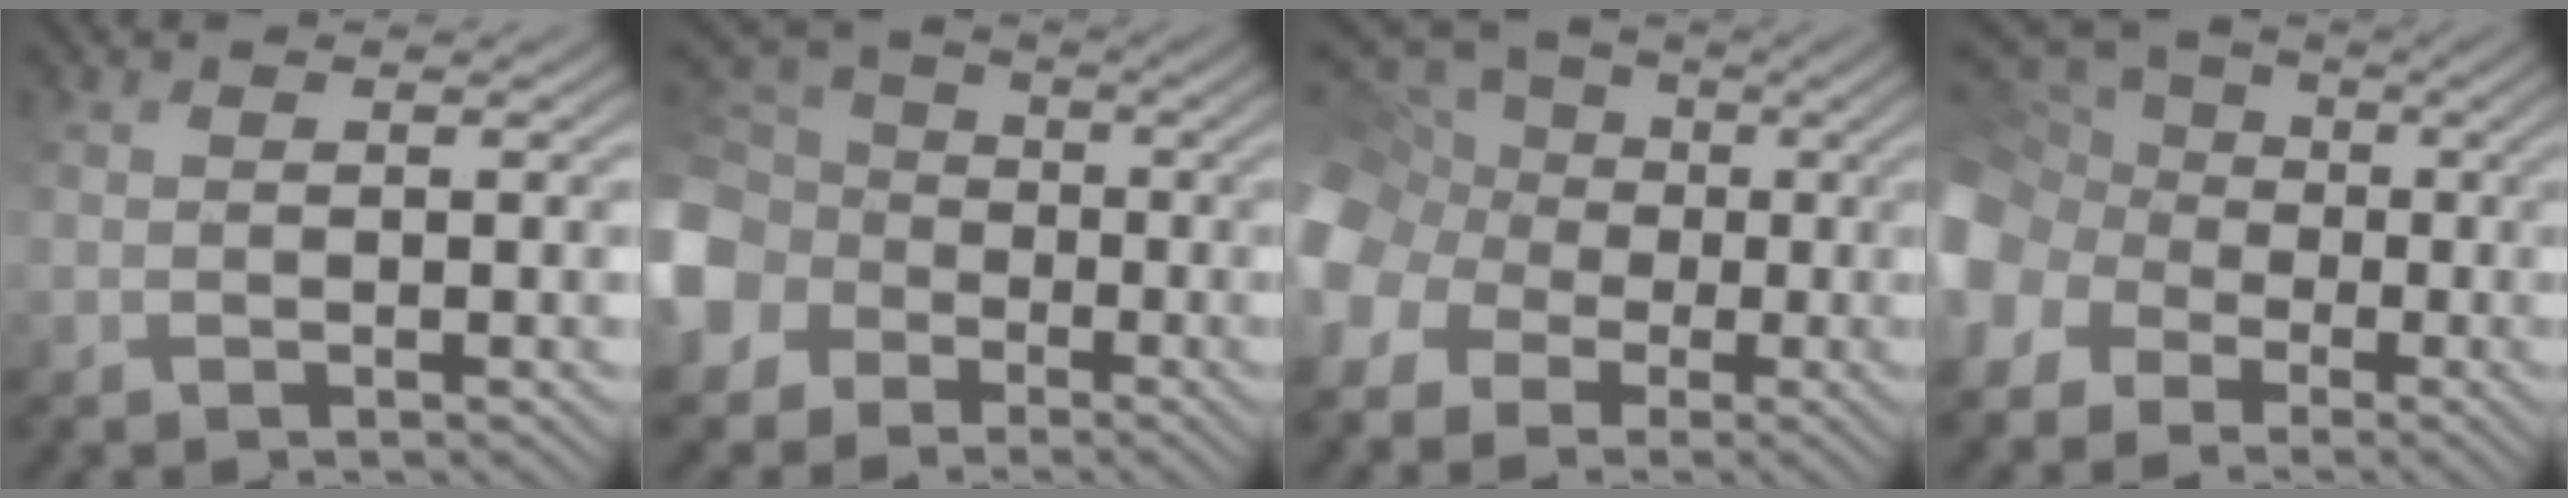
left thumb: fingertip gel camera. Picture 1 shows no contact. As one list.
[{"total": 9.6, "force": [-3.9, 8.3, 2.9], "torque": [-0.132, -0.021, -0.083]}, {"total": 13.7, "force": [-3.2, 12.4, 4.8], "torque": [-0.193, -0.008, -0.087]}, {"total": 12.0, "force": [-4.7, 10.1, 4.5], "torque": [-0.181, -0.018, -0.091]}]